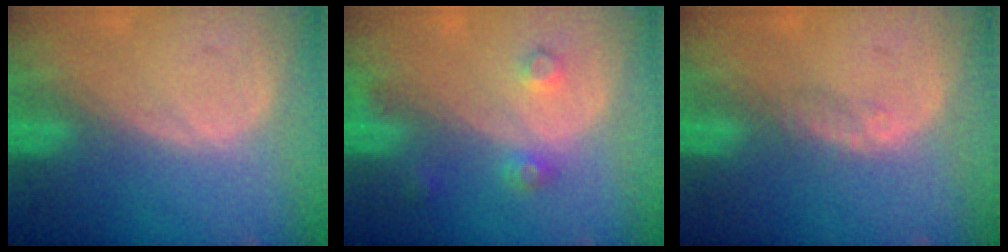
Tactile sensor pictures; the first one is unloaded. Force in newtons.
{"total": 3.7, "press": 3.4, "slide": 1.5}
{"total": 1.5, "press": 1.3, "slide": 0.9}